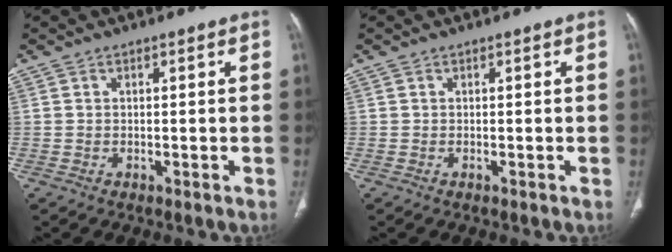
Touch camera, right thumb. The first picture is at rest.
{"total": 0.0}